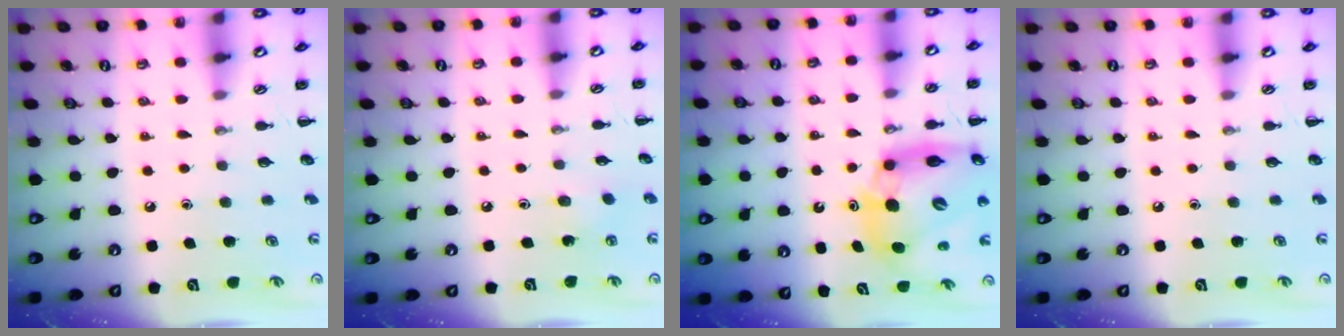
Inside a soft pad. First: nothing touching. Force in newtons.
{"total": 2.8, "press": 2.7, "slide": 0.8}
{"total": 14.1, "press": 13.5, "slide": 4.2}
{"total": 0.0}